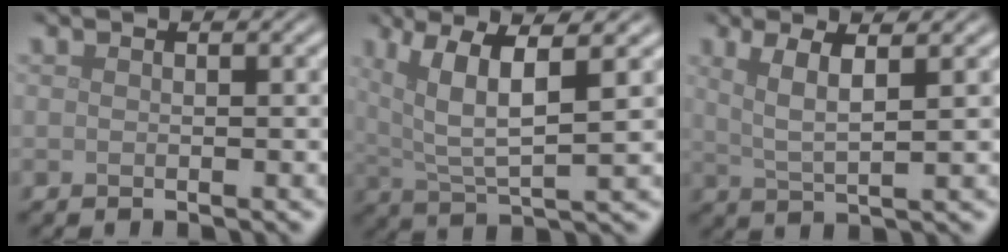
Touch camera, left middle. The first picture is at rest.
{"total": 7.2, "force": [3.1, 1.9, 6.2], "torque": [-0.124, 0.004, 0.060]}
{"total": 3.6, "force": [1.5, 0.8, 3.1], "torque": [-0.062, -0.002, 0.031]}